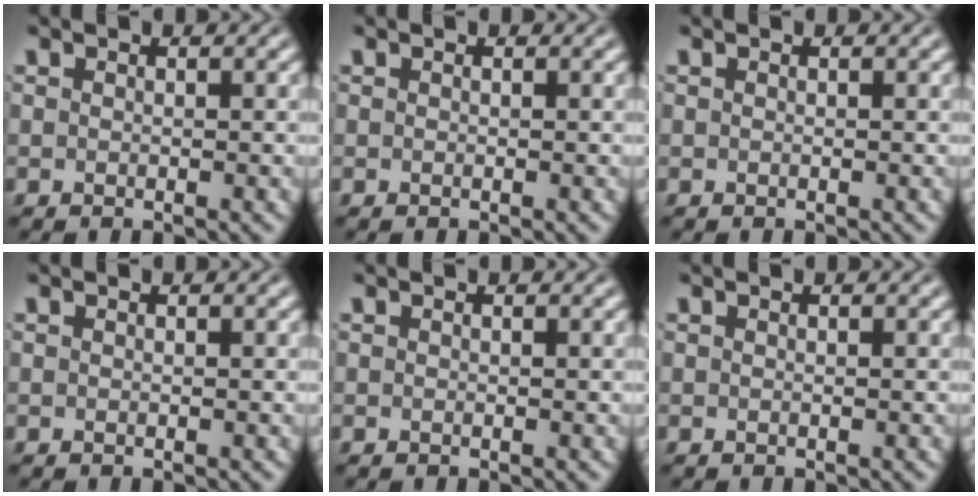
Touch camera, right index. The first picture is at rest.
{"total": 0.0}
{"total": 0.0}
{"total": 0.0}
{"total": 0.0}
{"total": 0.0}